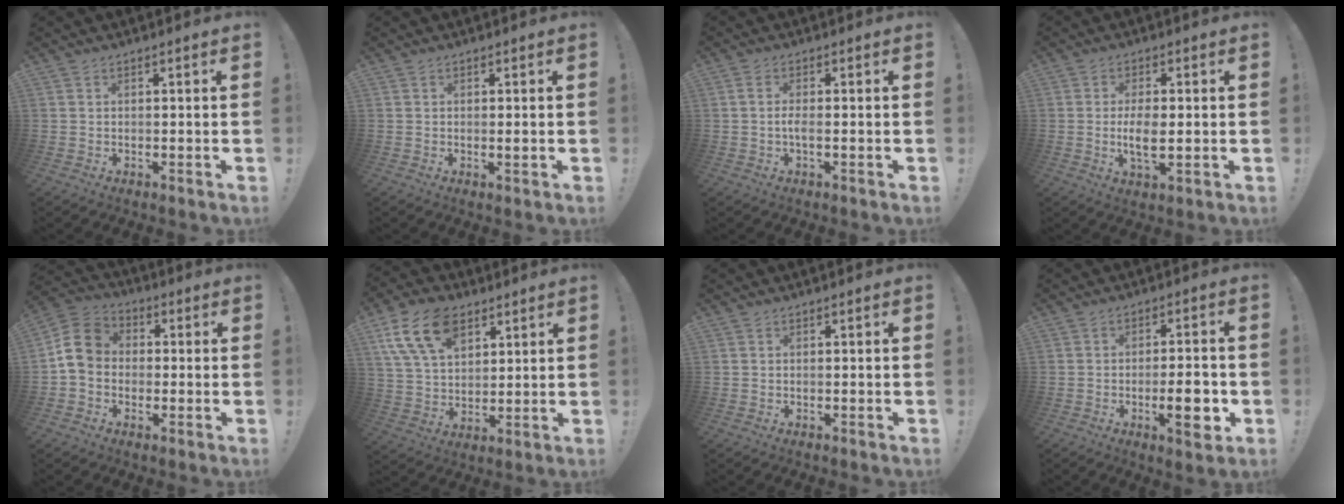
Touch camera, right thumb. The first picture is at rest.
{"total": 1.0, "force": [-0.1, -0.1, 1.0], "torque": [-0.010, -0.005, -0.004]}
{"total": 2.9, "force": [-0.5, 0.8, 2.7], "torque": [-0.060, 0.003, -0.011]}
{"total": 6.7, "force": [-0.6, 2.5, 6.2], "torque": [-0.119, -0.008, -0.013]}
{"total": 10.2, "force": [0.1, 8.4, 5.8], "torque": [-0.098, 0.024, 0.012]}
{"total": 16.0, "force": [8.4, 9.9, 9.4], "torque": [-0.169, -0.030, 0.158]}
{"total": 0.0}
{"total": 9.6, "force": [-3.1, 2.4, 8.7], "torque": [-0.121, 0.008, -0.048]}